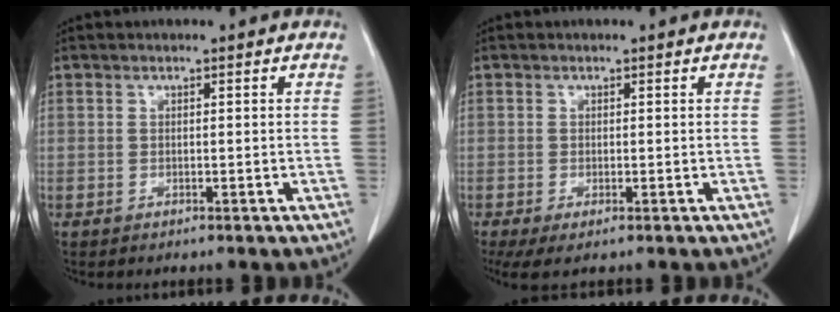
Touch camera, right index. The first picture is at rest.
{"total": 3.5, "force": [-1.9, 1.2, 2.8], "torque": [-0.050, -0.014, -0.029]}